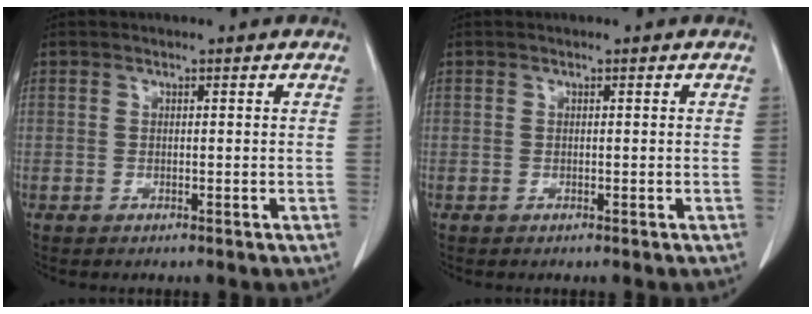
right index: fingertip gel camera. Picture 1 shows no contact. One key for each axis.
{"total": 0.0}